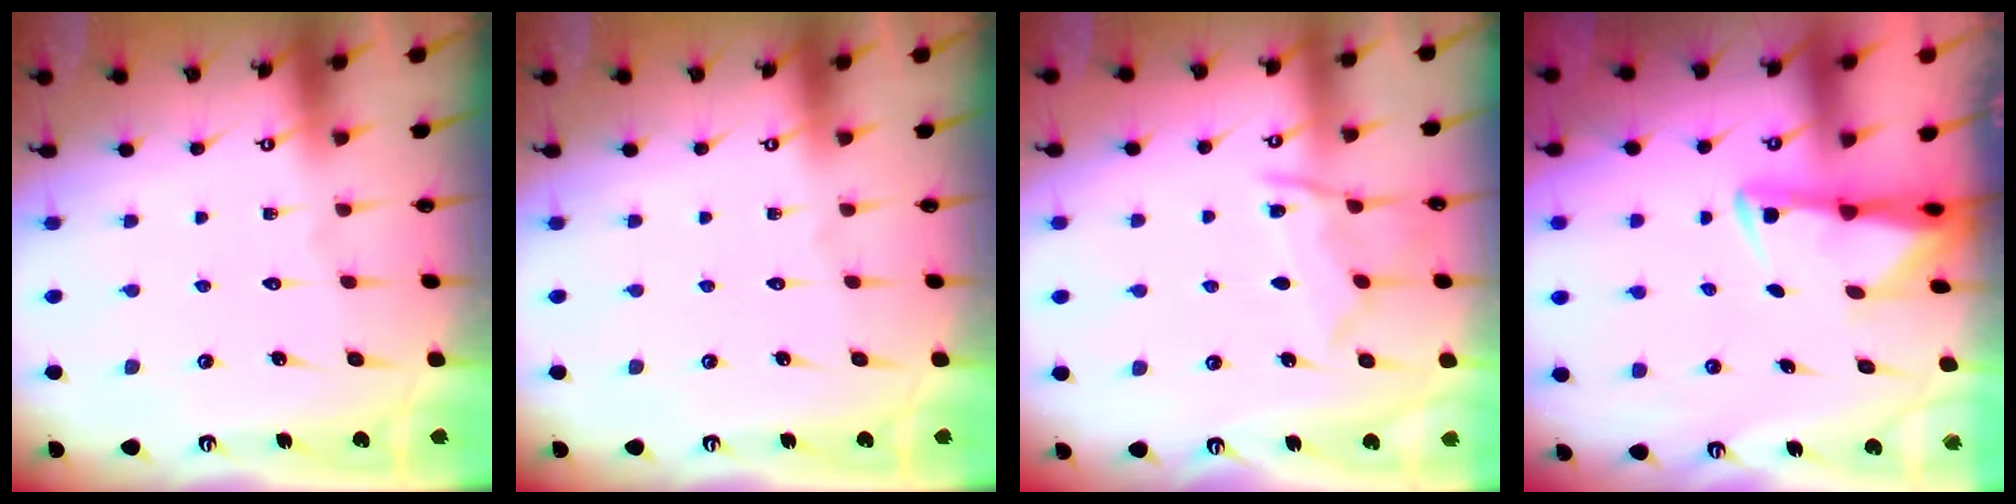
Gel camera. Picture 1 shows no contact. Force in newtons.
{"total": 0.0}
{"total": 9.6, "press": 9.6, "slide": 0.9}
{"total": 2.9, "press": 2.8, "slide": 0.5}